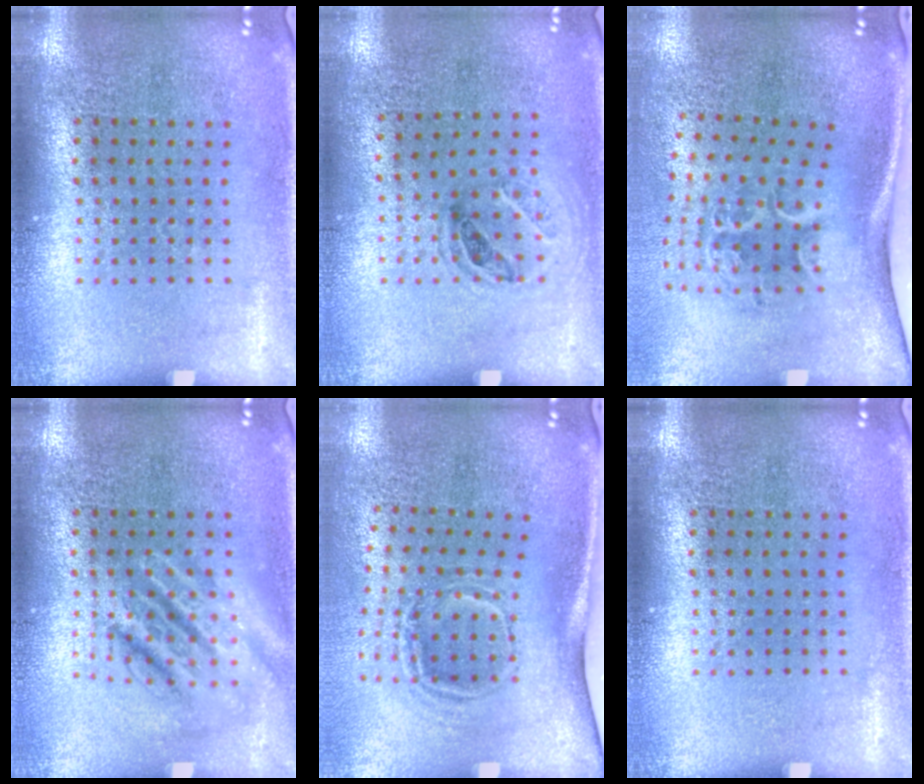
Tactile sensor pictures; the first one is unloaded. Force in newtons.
{"total": 1.1, "press": 0.8, "slide": 0.7}
{"total": 2.2, "press": 1.3, "slide": 1.8}
{"total": 2.5, "press": 2.5, "slide": 0.3}
{"total": 1.9, "press": 1.2, "slide": 1.5}
{"total": 0.0}